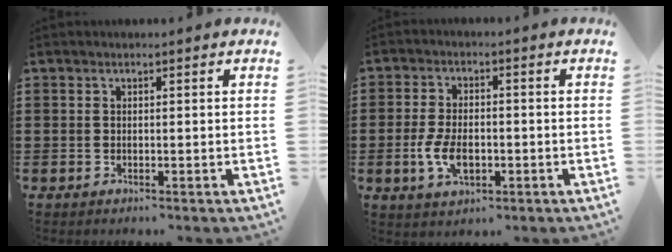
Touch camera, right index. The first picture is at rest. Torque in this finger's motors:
{"motor_torque": [1.13, 1.01, 0.24, 0.04]}